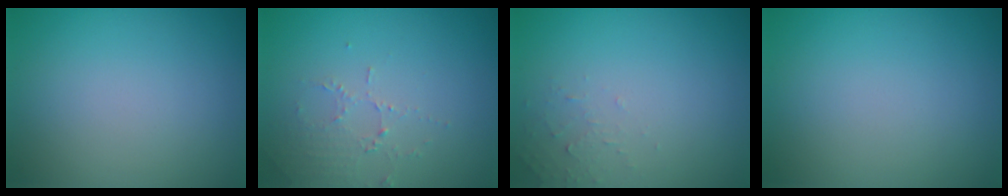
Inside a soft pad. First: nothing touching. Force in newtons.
{"total": 1.9, "press": 1.8, "slide": 0.4}
{"total": 0.9, "press": 0.9, "slide": 0.1}
{"total": 0.0}